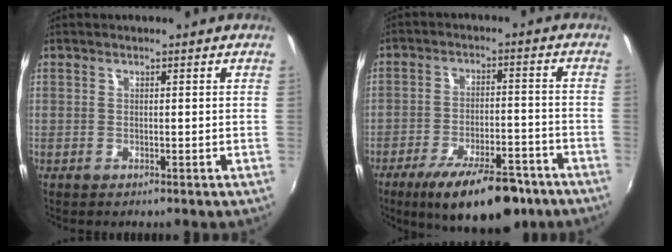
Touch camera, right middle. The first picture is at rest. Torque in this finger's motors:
{"motor_torque": [1.49, -0.65, 0.81, 0.21]}